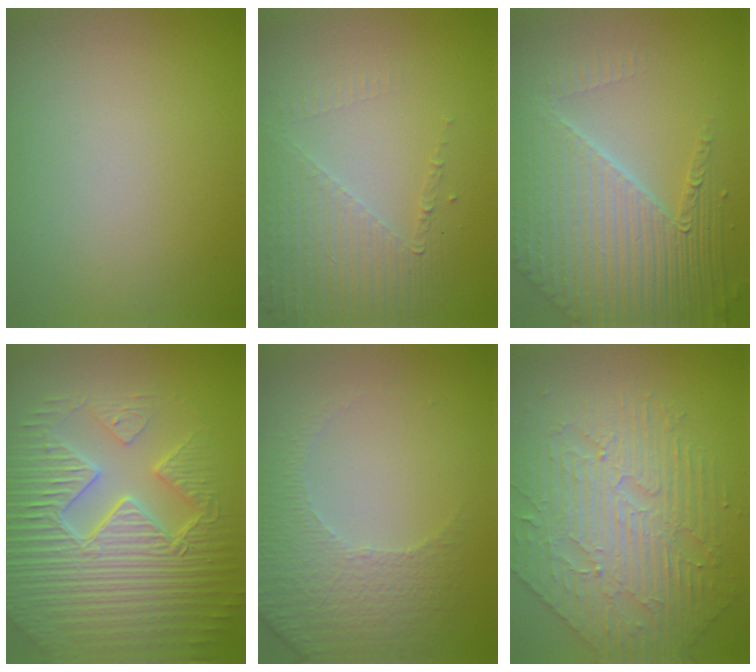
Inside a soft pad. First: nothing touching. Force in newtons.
{"total": 5.2, "press": 3.1, "slide": 4.2}
{"total": 8.1, "press": 5.9, "slide": 5.7}
{"total": 9.5, "press": 6.7, "slide": 6.7}
{"total": 4.7, "press": 3.3, "slide": 3.3}
{"total": 5.1, "press": 4.8, "slide": 1.7}